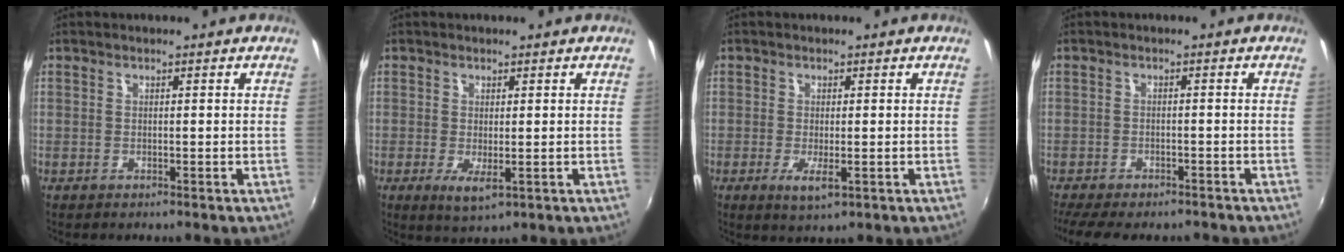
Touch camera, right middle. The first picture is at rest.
{"total": 3.6, "force": [-0.8, 1.2, 3.4], "torque": [-0.060, -0.016, -0.009]}
{"total": 3.7, "force": [-1.2, 1.0, 3.4], "torque": [-0.066, -0.015, -0.019]}
{"total": 10.0, "force": [-8.3, 3.1, 4.7], "torque": [-0.110, -0.031, -0.130]}